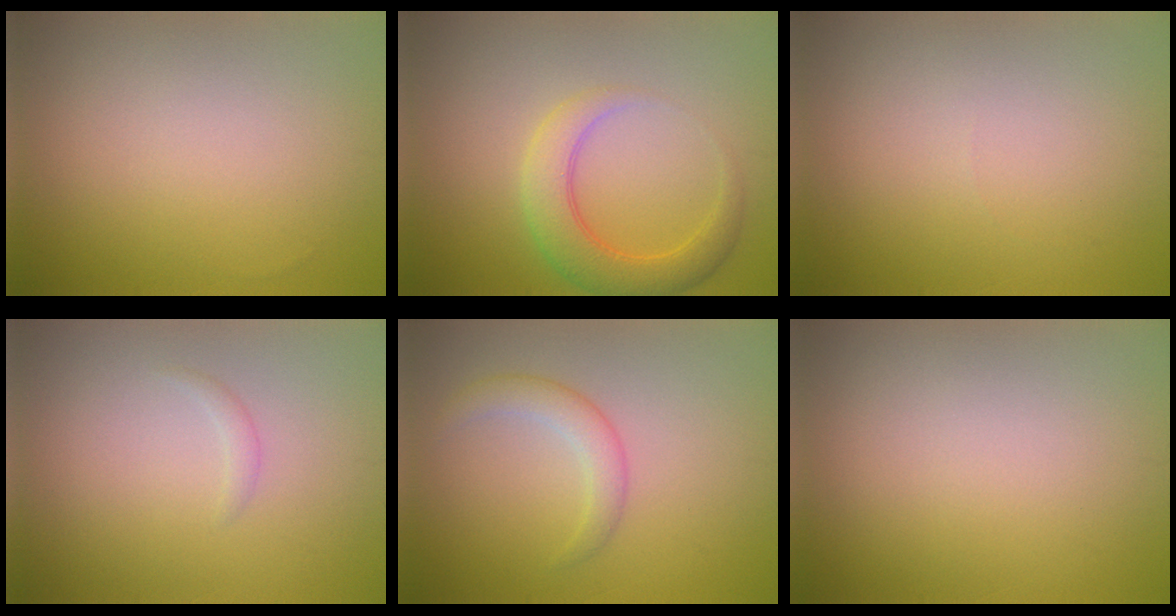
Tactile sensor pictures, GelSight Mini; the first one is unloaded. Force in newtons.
{"total": 4.1, "press": 4.1, "slide": 0.2}
{"total": 0.0}
{"total": 0.7, "press": 0.7, "slide": 0.0}
{"total": 2.3, "press": 2.3, "slide": 0.0}
{"total": 0.0}